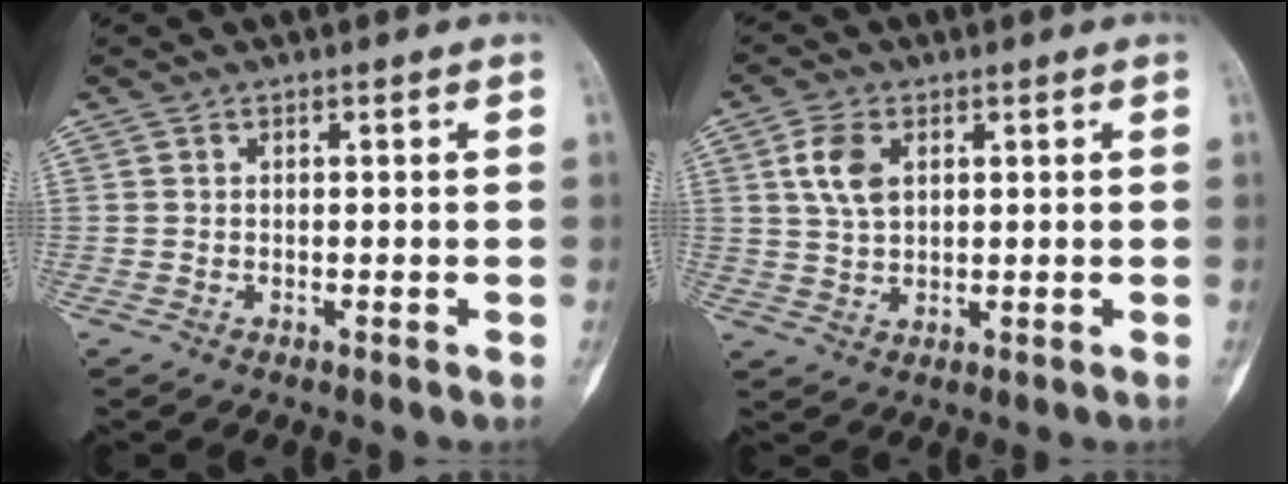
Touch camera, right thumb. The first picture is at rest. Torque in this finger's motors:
{"motor_torque": [0.81, 0.78, 0.20, -0.22, 0.22]}